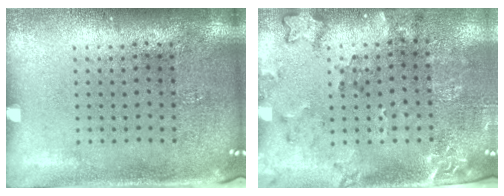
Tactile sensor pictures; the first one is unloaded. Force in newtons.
{"total": 1.9, "press": 1.5, "slide": 1.1}